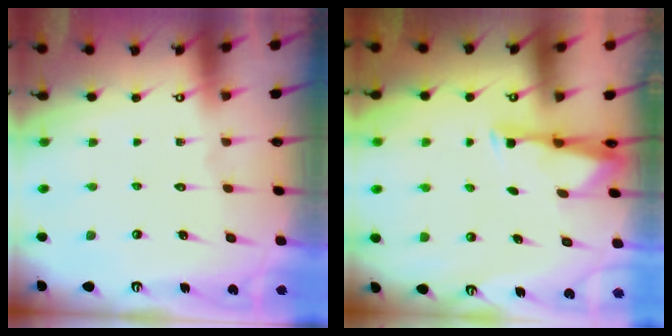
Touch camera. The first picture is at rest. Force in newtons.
{"total": 2.9, "press": 2.9, "slide": 0.6}